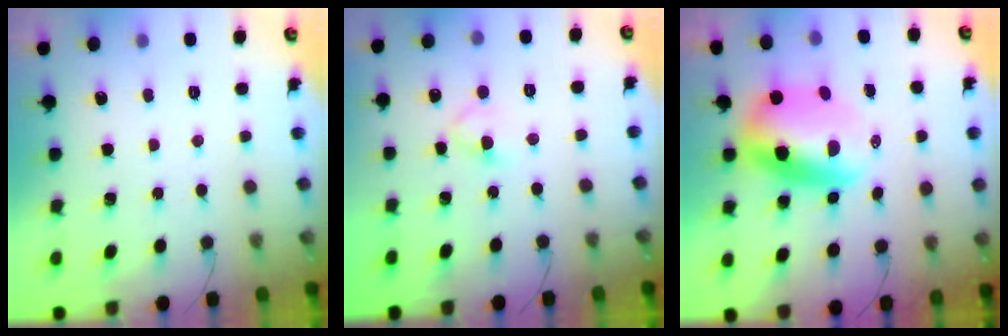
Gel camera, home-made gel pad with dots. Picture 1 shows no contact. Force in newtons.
{"total": 2.9, "press": 2.6, "slide": 1.3}
{"total": 10.6, "press": 10.3, "slide": 2.5}